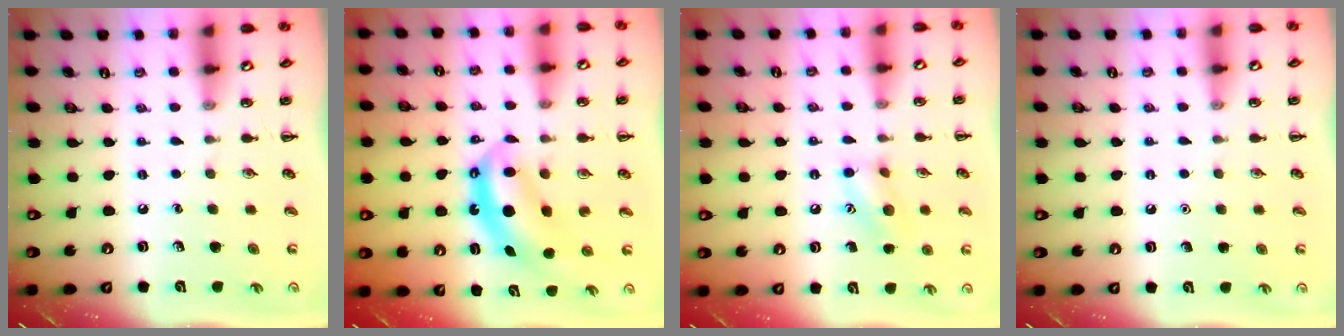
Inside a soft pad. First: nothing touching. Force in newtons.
{"total": 6.7, "press": 6.6, "slide": 1.1}
{"total": 9.6, "press": 9.6, "slide": 0.5}
{"total": 1.5, "press": 1.5, "slide": 0.1}